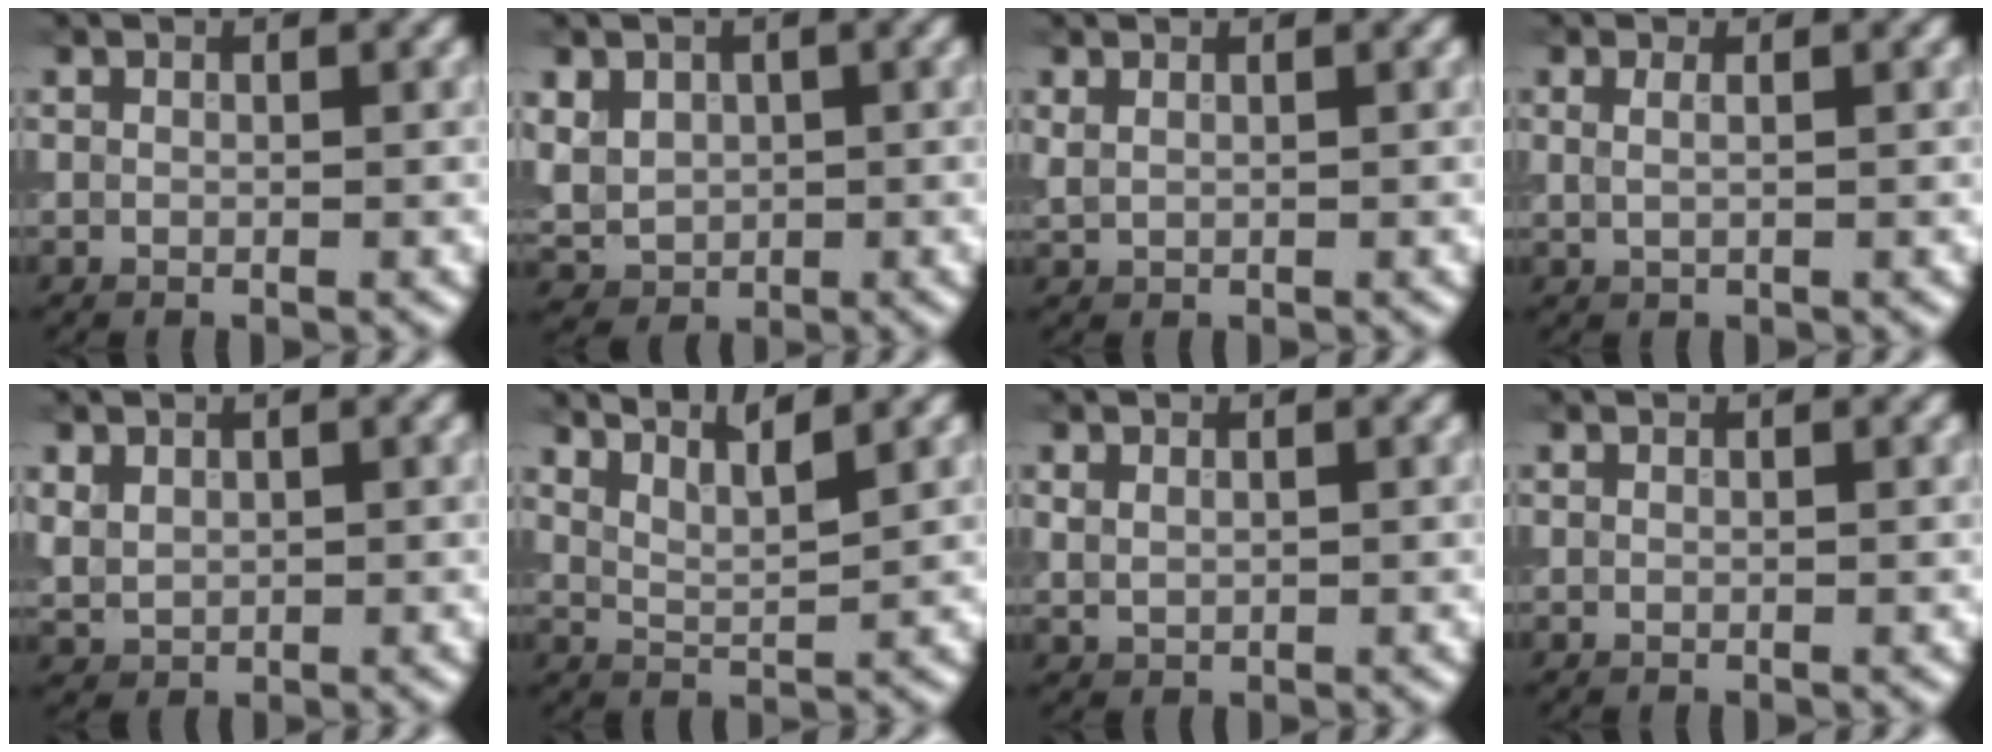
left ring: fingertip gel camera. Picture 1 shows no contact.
{"total": 3.9, "force": [1.0, 3.3, 1.9], "torque": [-0.051, 0.006, 0.021]}
{"total": 0.9, "force": [0.6, 0.4, 0.5], "torque": [-0.019, -0.001, 0.015]}
{"total": 1.2, "force": [0.5, 0.5, 0.9], "torque": [-0.016, -0.003, 0.008]}
{"total": 1.9, "force": [0.7, 1.5, 0.9], "torque": [-0.025, -0.002, 0.015]}
{"total": 4.2, "force": [3.5, 0.9, 2.2], "torque": [-0.033, 0.012, 0.043]}
{"total": 1.1, "force": [0.4, 0.8, 0.7], "torque": [-0.016, -0.002, 0.012]}
{"total": 0.0}